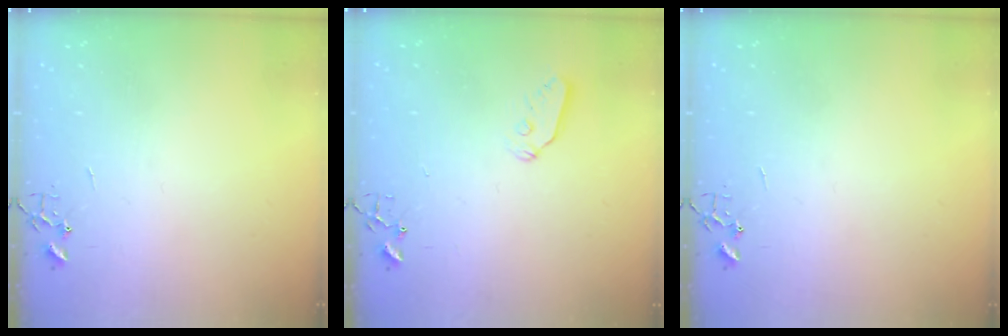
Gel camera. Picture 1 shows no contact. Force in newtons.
{"total": 6.0, "press": 6.0, "slide": 0.2}
{"total": 0.0}